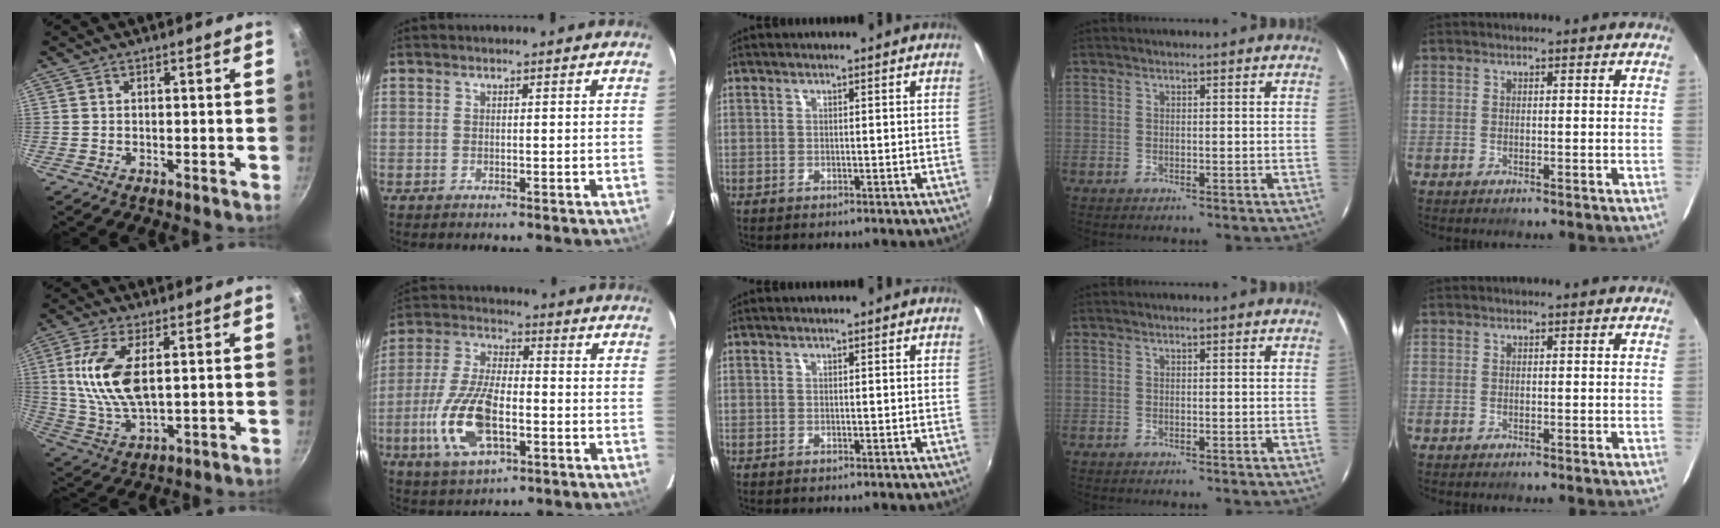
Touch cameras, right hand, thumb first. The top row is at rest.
{"thumb": {"total": 13.0, "force": [2.6, 6.2, 11.1], "torque": [-0.220, -0.008, 0.056]}, "index": {"total": 15.2, "force": [-4.7, 6.7, 12.8], "torque": [-0.277, -0.007, -0.087]}}